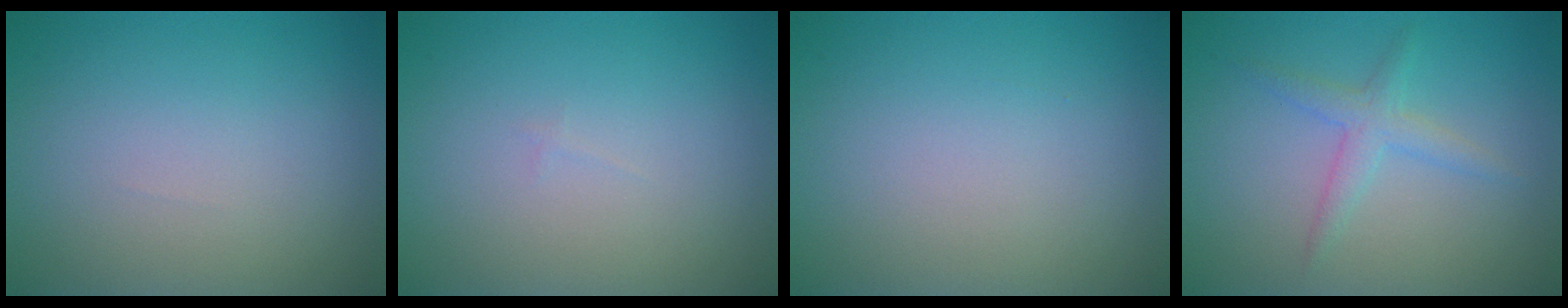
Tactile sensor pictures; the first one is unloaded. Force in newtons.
{"total": 0.0}
{"total": 0.0}
{"total": 2.1, "press": 2.1, "slide": 0.1}